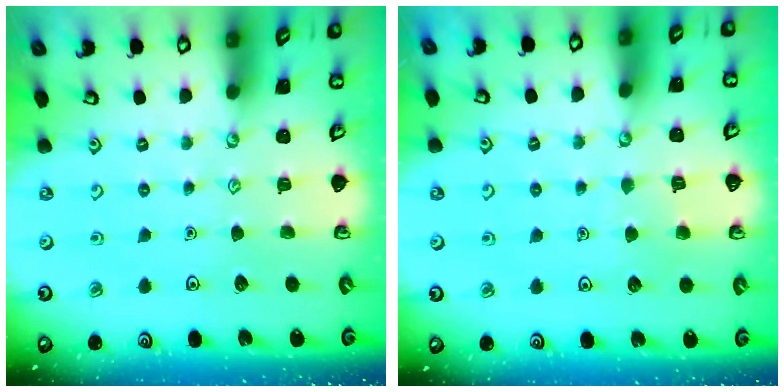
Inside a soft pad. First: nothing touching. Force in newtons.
{"total": 4.0, "press": 4.0, "slide": 0.4}